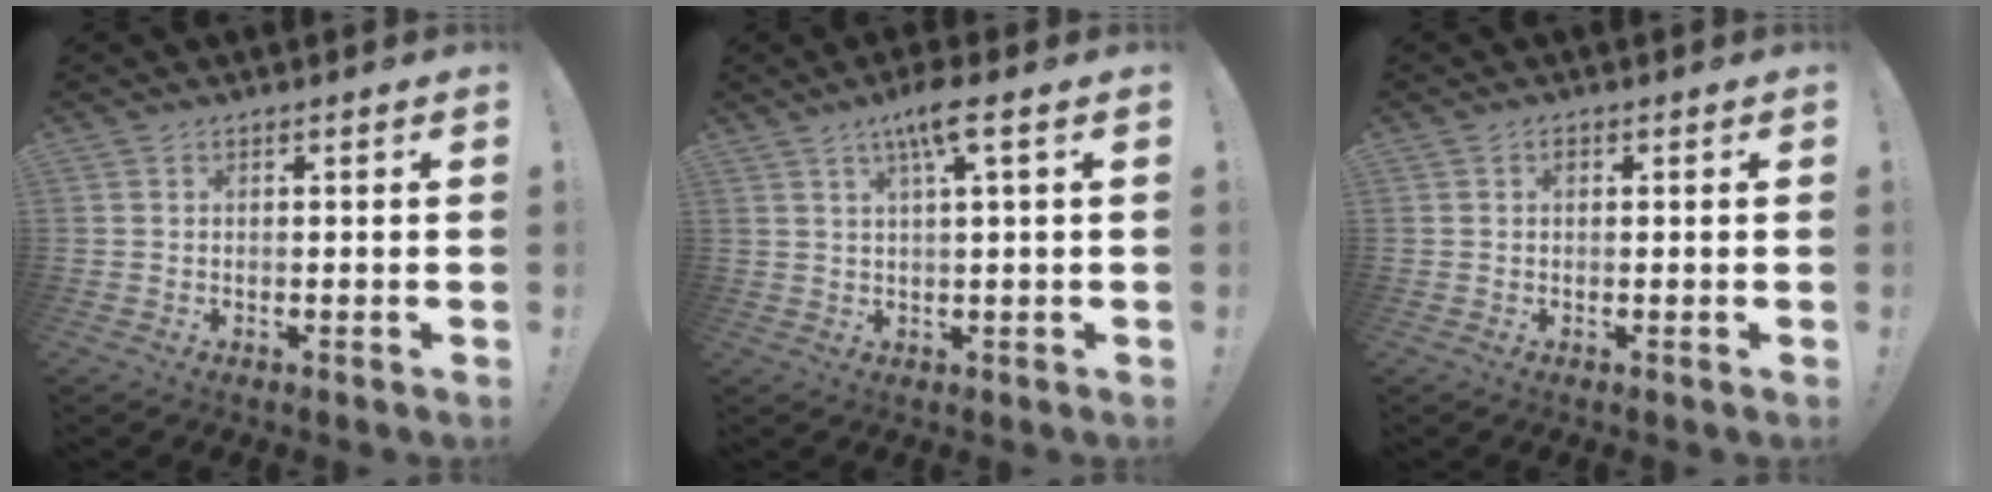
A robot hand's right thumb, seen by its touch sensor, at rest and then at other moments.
{"total": 7.1, "force": [3.2, 0.6, 6.3], "torque": [-0.111, -0.007, 0.049]}
{"total": 1.2, "force": [0.0, 0.8, 0.9], "torque": [-0.012, 0.003, -0.004]}